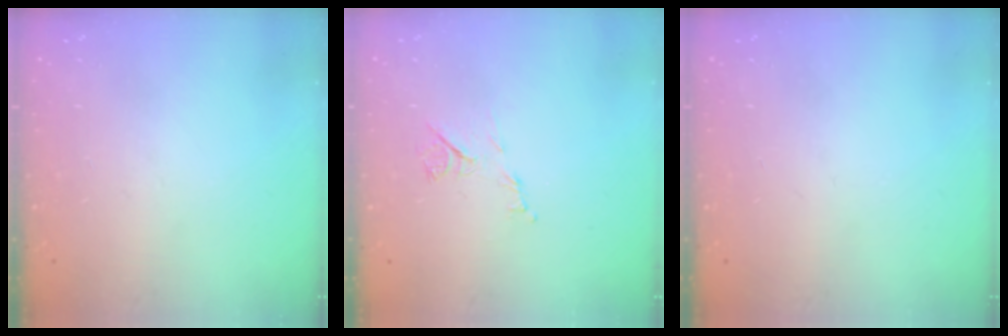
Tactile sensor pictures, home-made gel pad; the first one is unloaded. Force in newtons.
{"total": 6.6, "press": 6.5, "slide": 0.9}
{"total": 0.0}